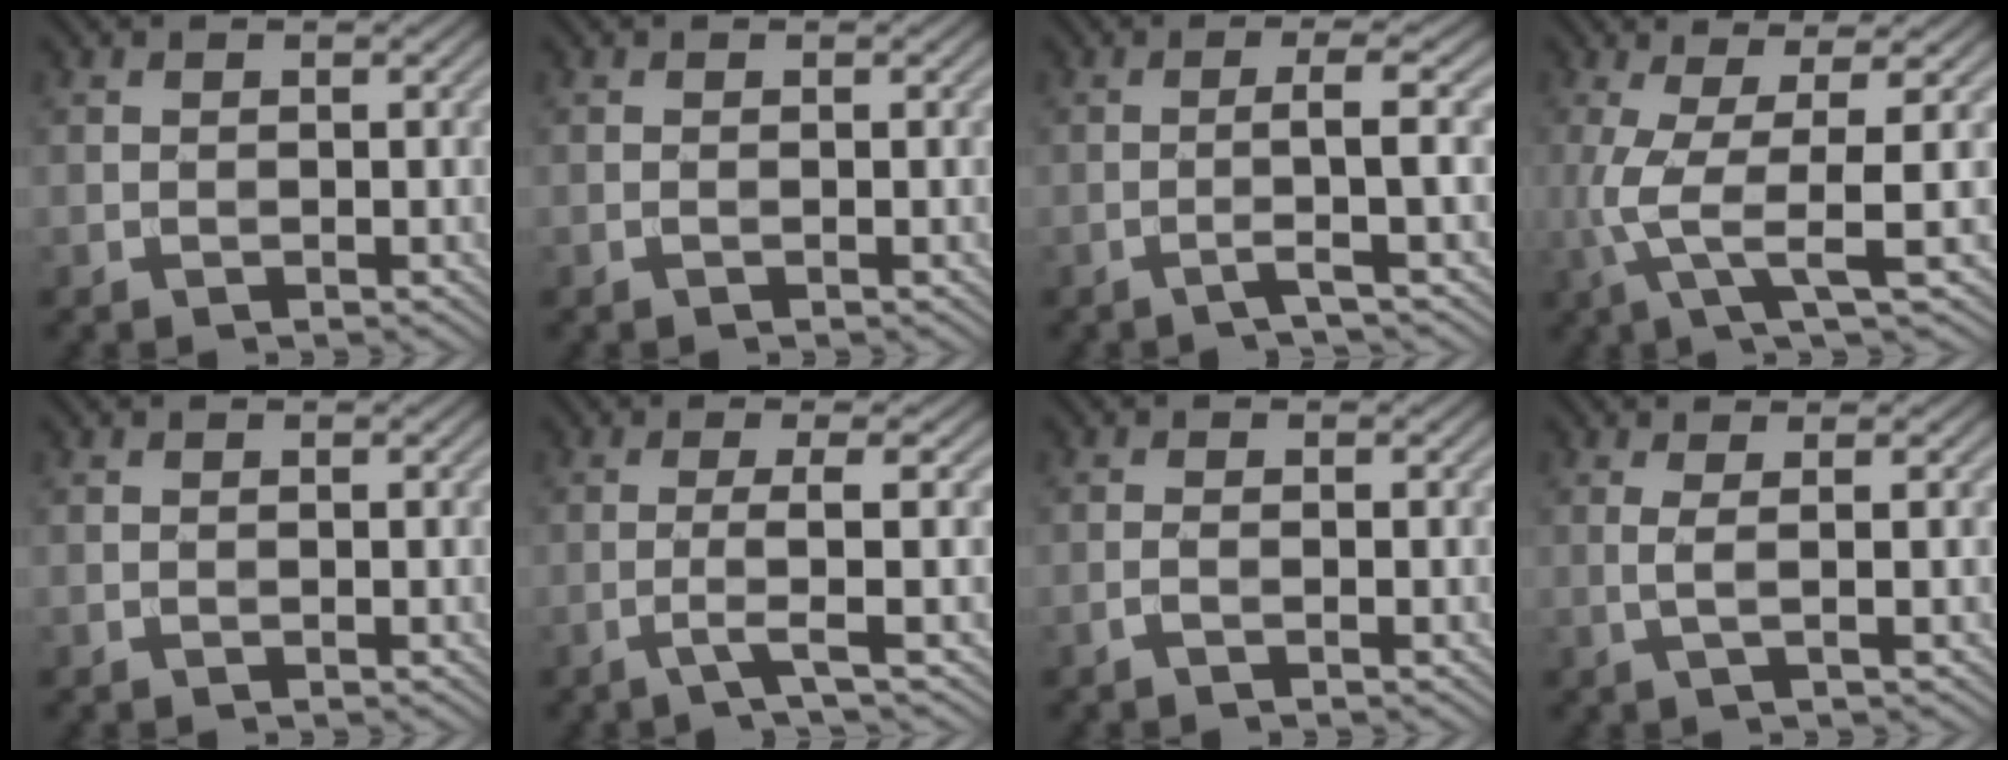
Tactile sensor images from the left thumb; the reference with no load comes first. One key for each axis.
{"total": 0.0}
{"total": 3.8, "fx": -0.9, "fy": 0.0, "fz": 3.7, "tx": -0.060, "ty": 0.017, "tz": -0.035}
{"total": 6.9, "fx": -0.3, "fy": 1.1, "fz": 6.8, "tx": -0.135, "ty": 0.002, "tz": -0.008}
{"total": 0.0}
{"total": 3.5, "fx": -0.8, "fy": 0.1, "fz": 3.4, "tx": -0.058, "ty": 0.010, "tz": -0.032}
{"total": 0.9, "fx": -0.5, "fy": 0.0, "fz": 0.8, "tx": -0.016, "ty": 0.004, "tz": -0.014}
{"total": 2.2, "fx": 0.4, "fy": 0.4, "fz": 2.1, "tx": -0.043, "ty": 0.005, "tz": -0.002}